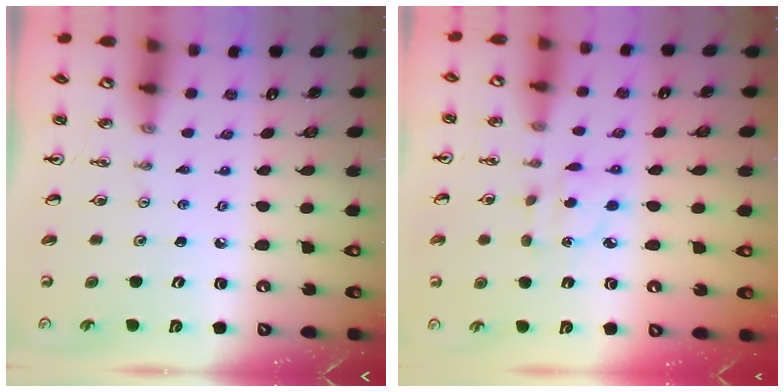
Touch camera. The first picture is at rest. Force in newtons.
{"total": 3.4, "press": 3.4, "slide": 0.1}